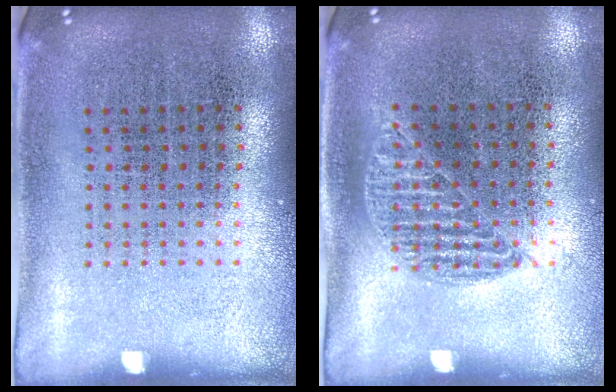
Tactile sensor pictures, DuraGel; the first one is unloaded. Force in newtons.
{"total": 0.8, "press": 0.6, "slide": 0.5}